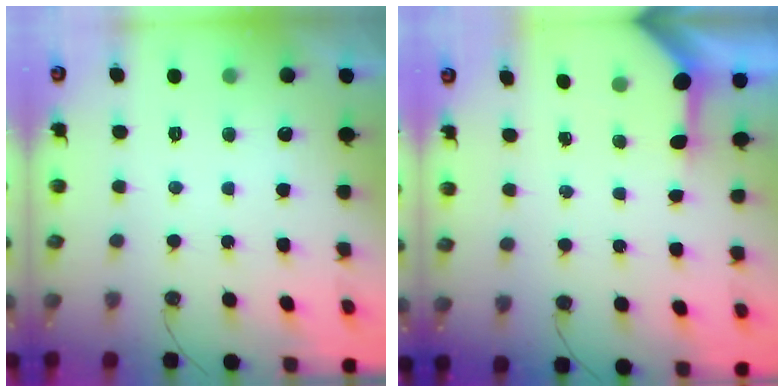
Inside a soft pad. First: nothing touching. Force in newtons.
{"total": 3.4, "press": 3.3, "slide": 0.4}